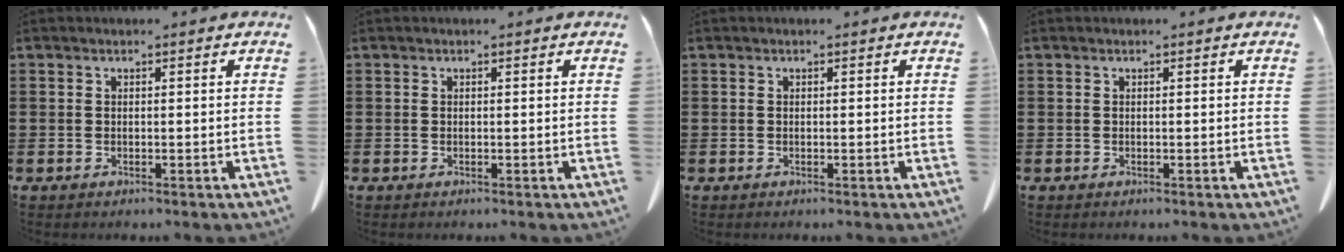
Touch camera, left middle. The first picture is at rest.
{"total": 0.0}
{"total": 0.0}
{"total": 0.0}